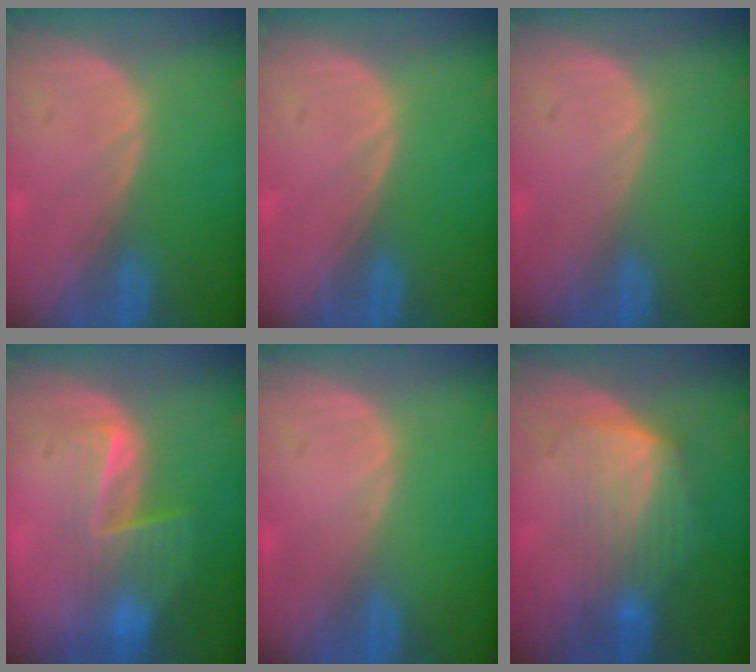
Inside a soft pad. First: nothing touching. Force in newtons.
{"total": 0.0}
{"total": 0.0}
{"total": 7.1, "press": 6.1, "slide": 3.5}
{"total": 0.0}
{"total": 6.5, "press": 6.5, "slide": 0.7}